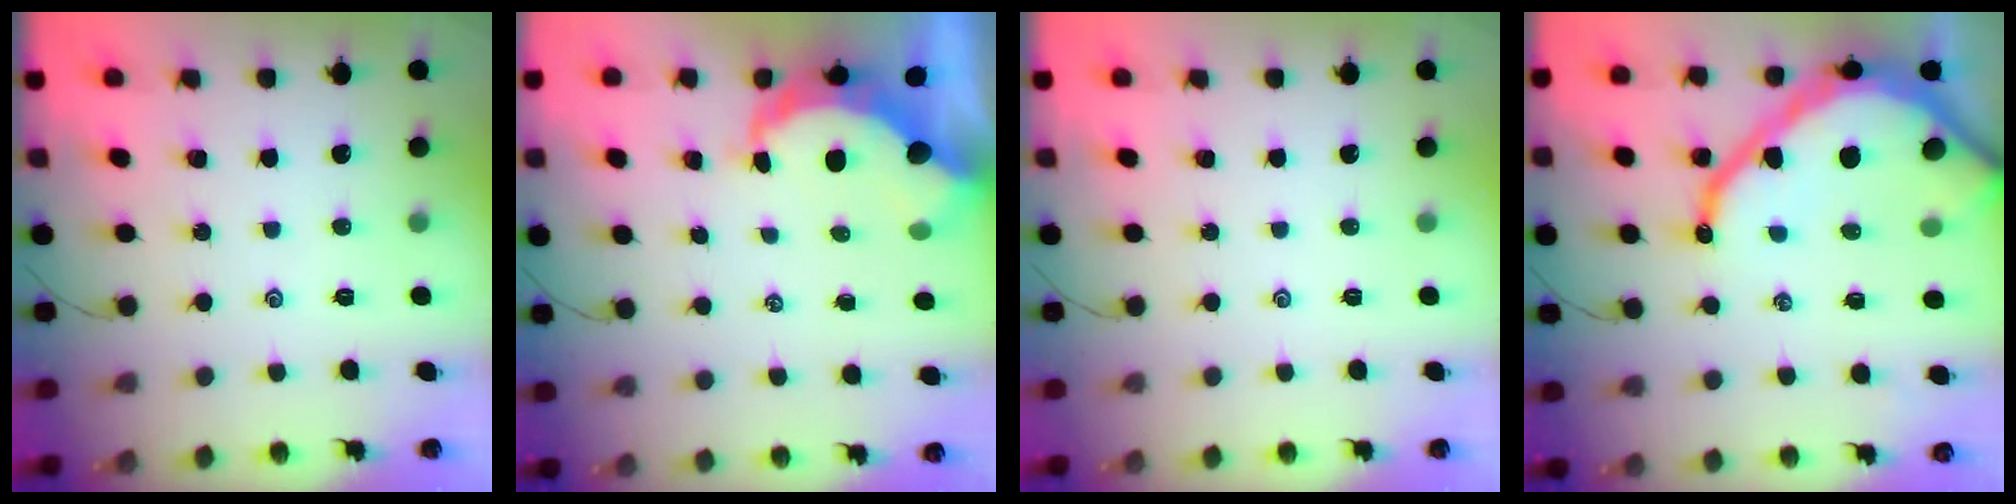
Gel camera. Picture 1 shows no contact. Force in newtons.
{"total": 8.9, "press": 8.8, "slide": 0.9}
{"total": 0.0}
{"total": 21.8, "press": 21.7, "slide": 2.2}